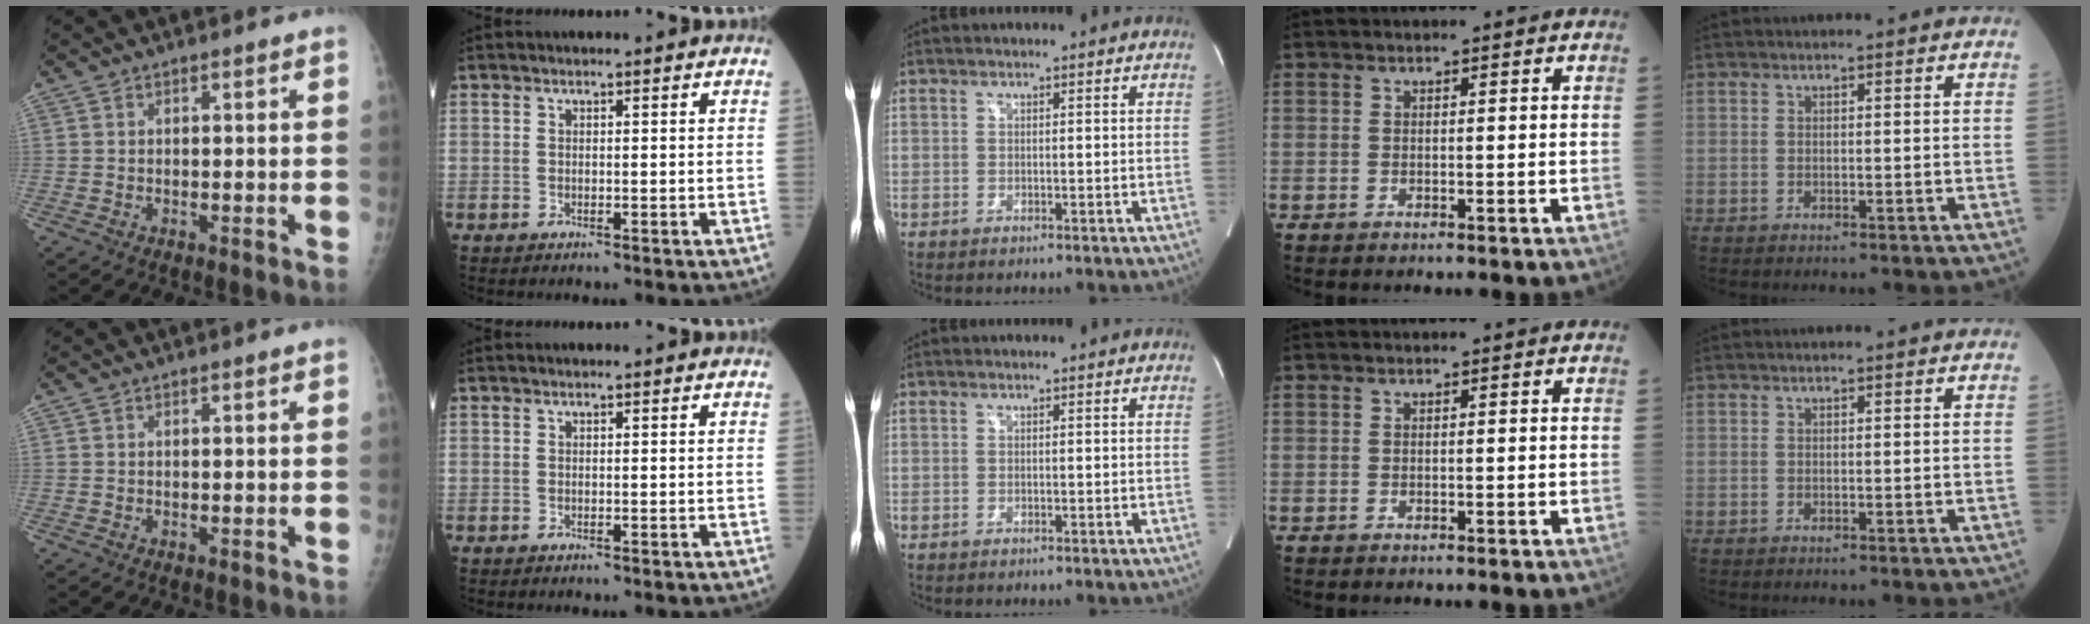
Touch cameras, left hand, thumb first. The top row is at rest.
{}